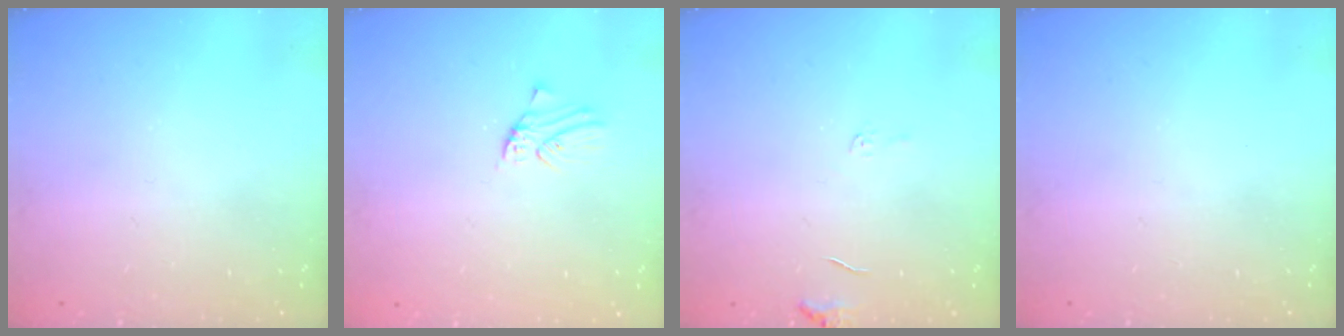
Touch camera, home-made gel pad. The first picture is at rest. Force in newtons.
{"total": 0.5, "press": 0.5, "slide": 0.1}
{"total": 6.4, "press": 6.3, "slide": 0.8}
{"total": 0.0}